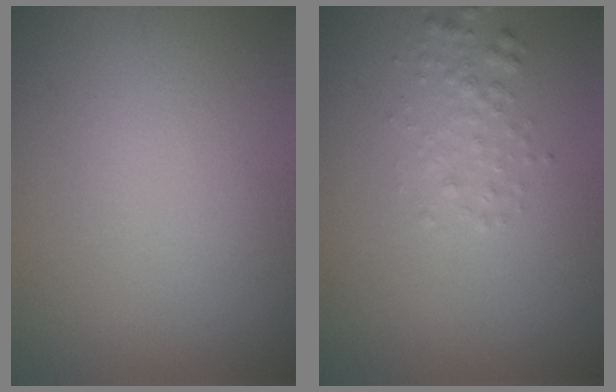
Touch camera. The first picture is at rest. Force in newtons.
{"total": 1.6, "press": 1.6, "slide": 0.0}